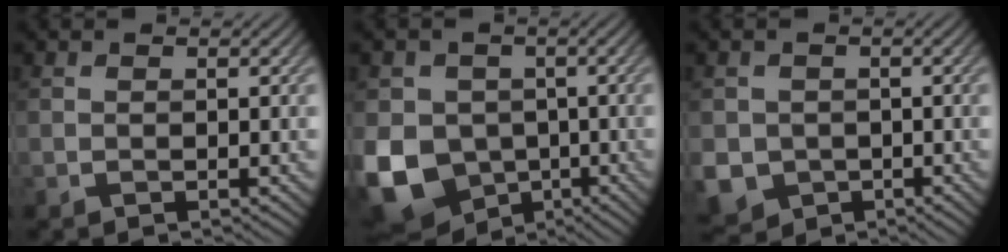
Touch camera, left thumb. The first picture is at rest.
{"total": 12.6, "force": [-3.4, 10.5, 6.1], "torque": [-0.166, -0.039, -0.073]}
{"total": 5.0, "force": [-1.2, 4.5, 1.8], "torque": [-0.058, -0.030, -0.020]}